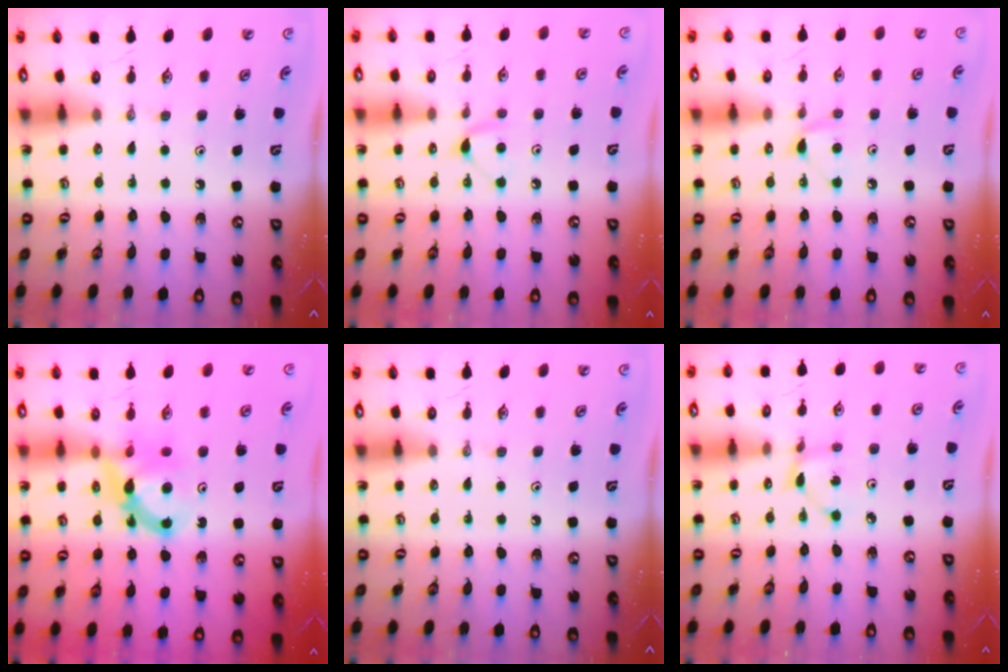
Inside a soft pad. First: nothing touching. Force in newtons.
{"total": 5.9, "press": 5.8, "slide": 0.8}
{"total": 4.9, "press": 4.9, "slide": 0.6}
{"total": 7.2, "press": 7.2, "slide": 0.6}
{"total": 0.0}
{"total": 2.4, "press": 2.4, "slide": 0.2}